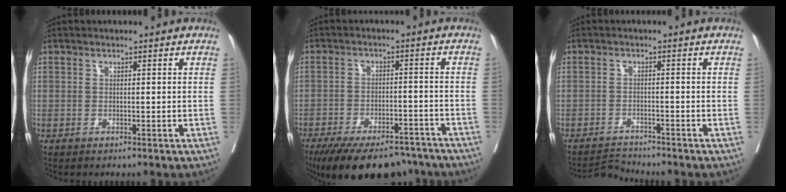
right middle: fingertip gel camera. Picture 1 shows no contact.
{"total": 17.1, "force": [-14.0, 6.4, 7.5], "torque": [-0.140, -0.012, -0.197]}
{"total": 2.8, "force": [-2.6, -0.4, -0.9], "torque": [0.013, -0.014, -0.043]}